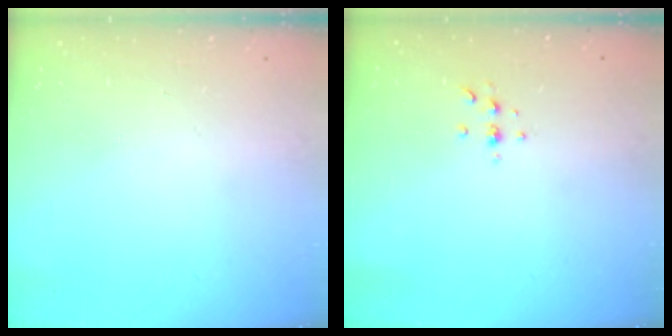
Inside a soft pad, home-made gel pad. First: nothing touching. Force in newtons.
{"total": 3.7, "press": 3.3, "slide": 1.6}